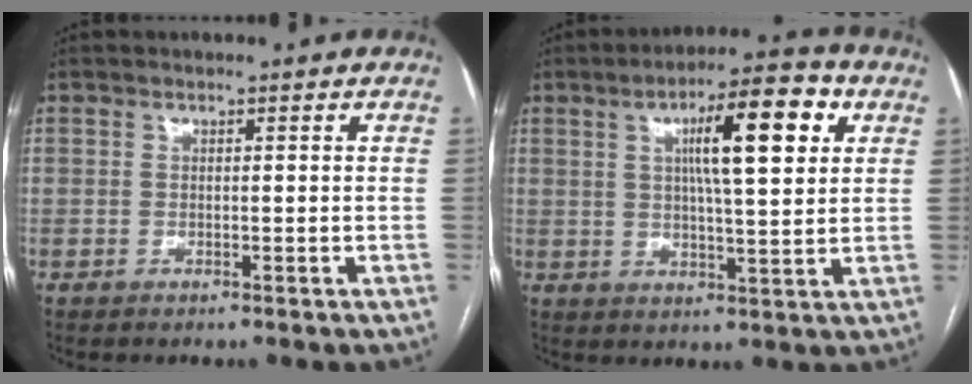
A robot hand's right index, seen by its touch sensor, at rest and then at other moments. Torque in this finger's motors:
{"motor_torque": [1.87, 0.27, 0.92, 0.21]}